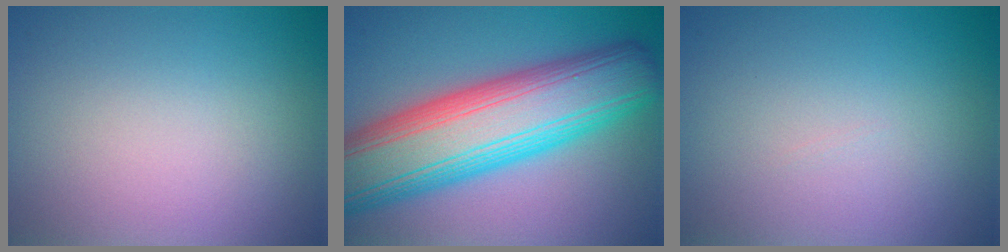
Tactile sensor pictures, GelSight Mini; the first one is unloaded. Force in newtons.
{"total": 13.8, "press": 13.8, "slide": 0.4}
{"total": 0.0}